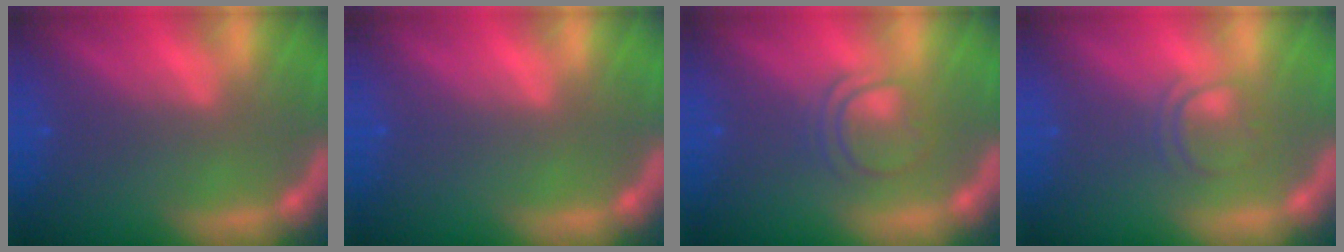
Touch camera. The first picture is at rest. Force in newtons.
{"total": 0.0}
{"total": 3.5}
{"total": 2.4}